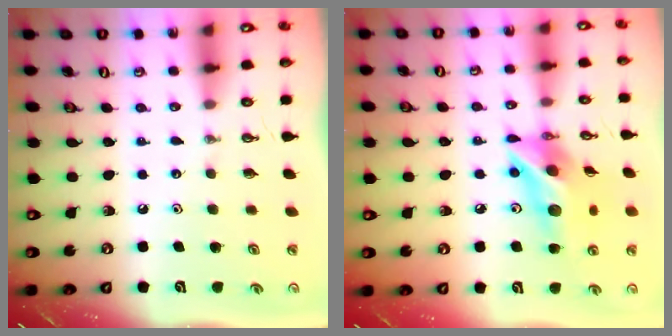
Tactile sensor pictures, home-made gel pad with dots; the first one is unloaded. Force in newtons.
{"total": 14.7, "press": 14.7, "slide": 1.3}